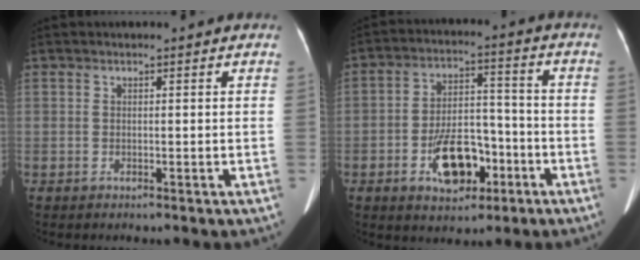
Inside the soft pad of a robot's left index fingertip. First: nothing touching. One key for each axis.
{"total": 10.3, "fx": -4.7, "fy": 5.4, "fz": 7.5, "tx": -0.136, "ty": 0.016, "tz": -0.072}